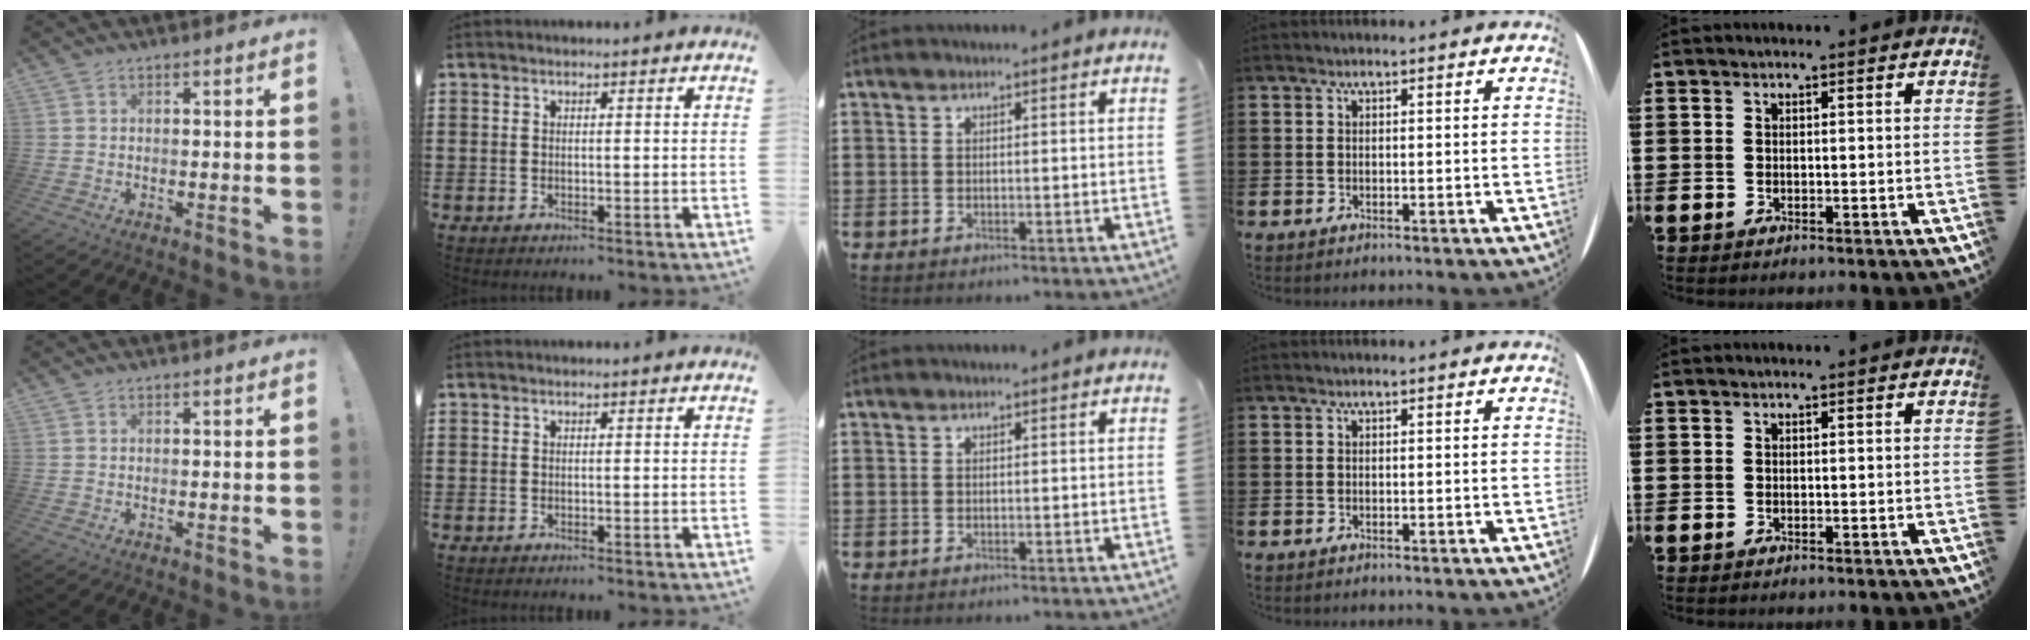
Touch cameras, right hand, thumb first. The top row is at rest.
{}